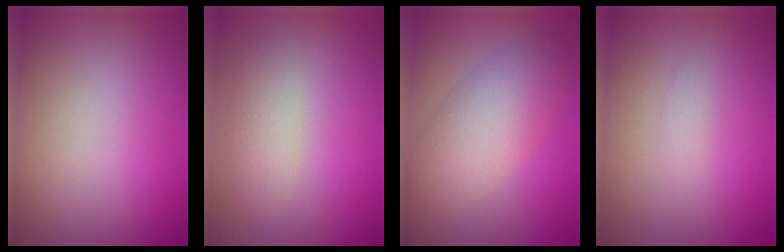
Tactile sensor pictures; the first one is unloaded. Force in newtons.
{"total": 2.4, "press": 2.4, "slide": 0.2}
{"total": 5.5, "press": 5.5, "slide": 0.4}
{"total": 0.7, "press": 0.7, "slide": 0.0}